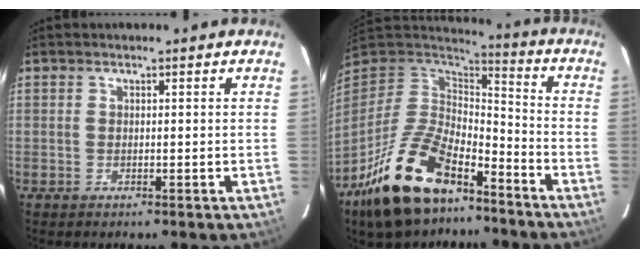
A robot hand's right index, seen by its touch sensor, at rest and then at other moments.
{"total": 21.6, "force": [-14.0, 9.9, 13.2], "torque": [-0.275, -0.016, -0.242]}